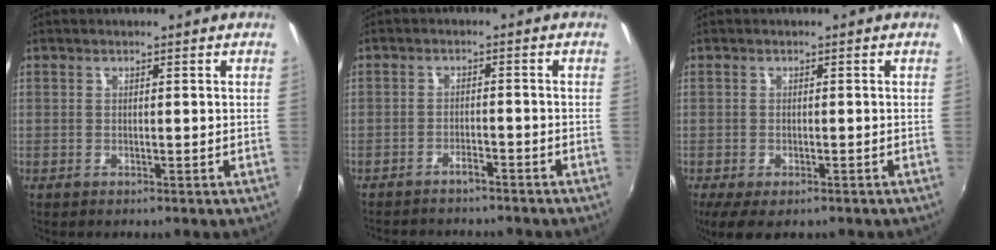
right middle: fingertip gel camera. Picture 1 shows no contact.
{"total": 6.0, "force": [-5.5, 1.4, 2.0], "torque": [-0.057, -0.005, -0.079]}
{"total": 5.5, "force": [-3.4, 2.4, 3.5], "torque": [-0.079, -0.026, -0.056]}